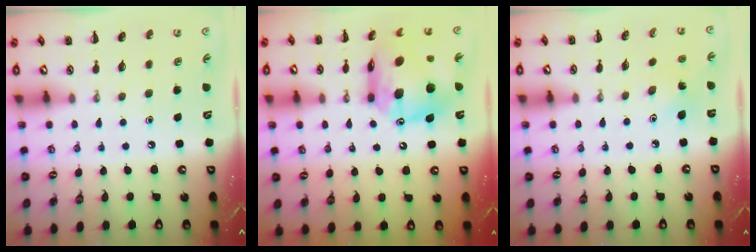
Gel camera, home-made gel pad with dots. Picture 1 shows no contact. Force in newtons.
{"total": 15.1, "press": 14.4, "slide": 4.5}
{"total": 3.6, "press": 3.5, "slide": 1.0}